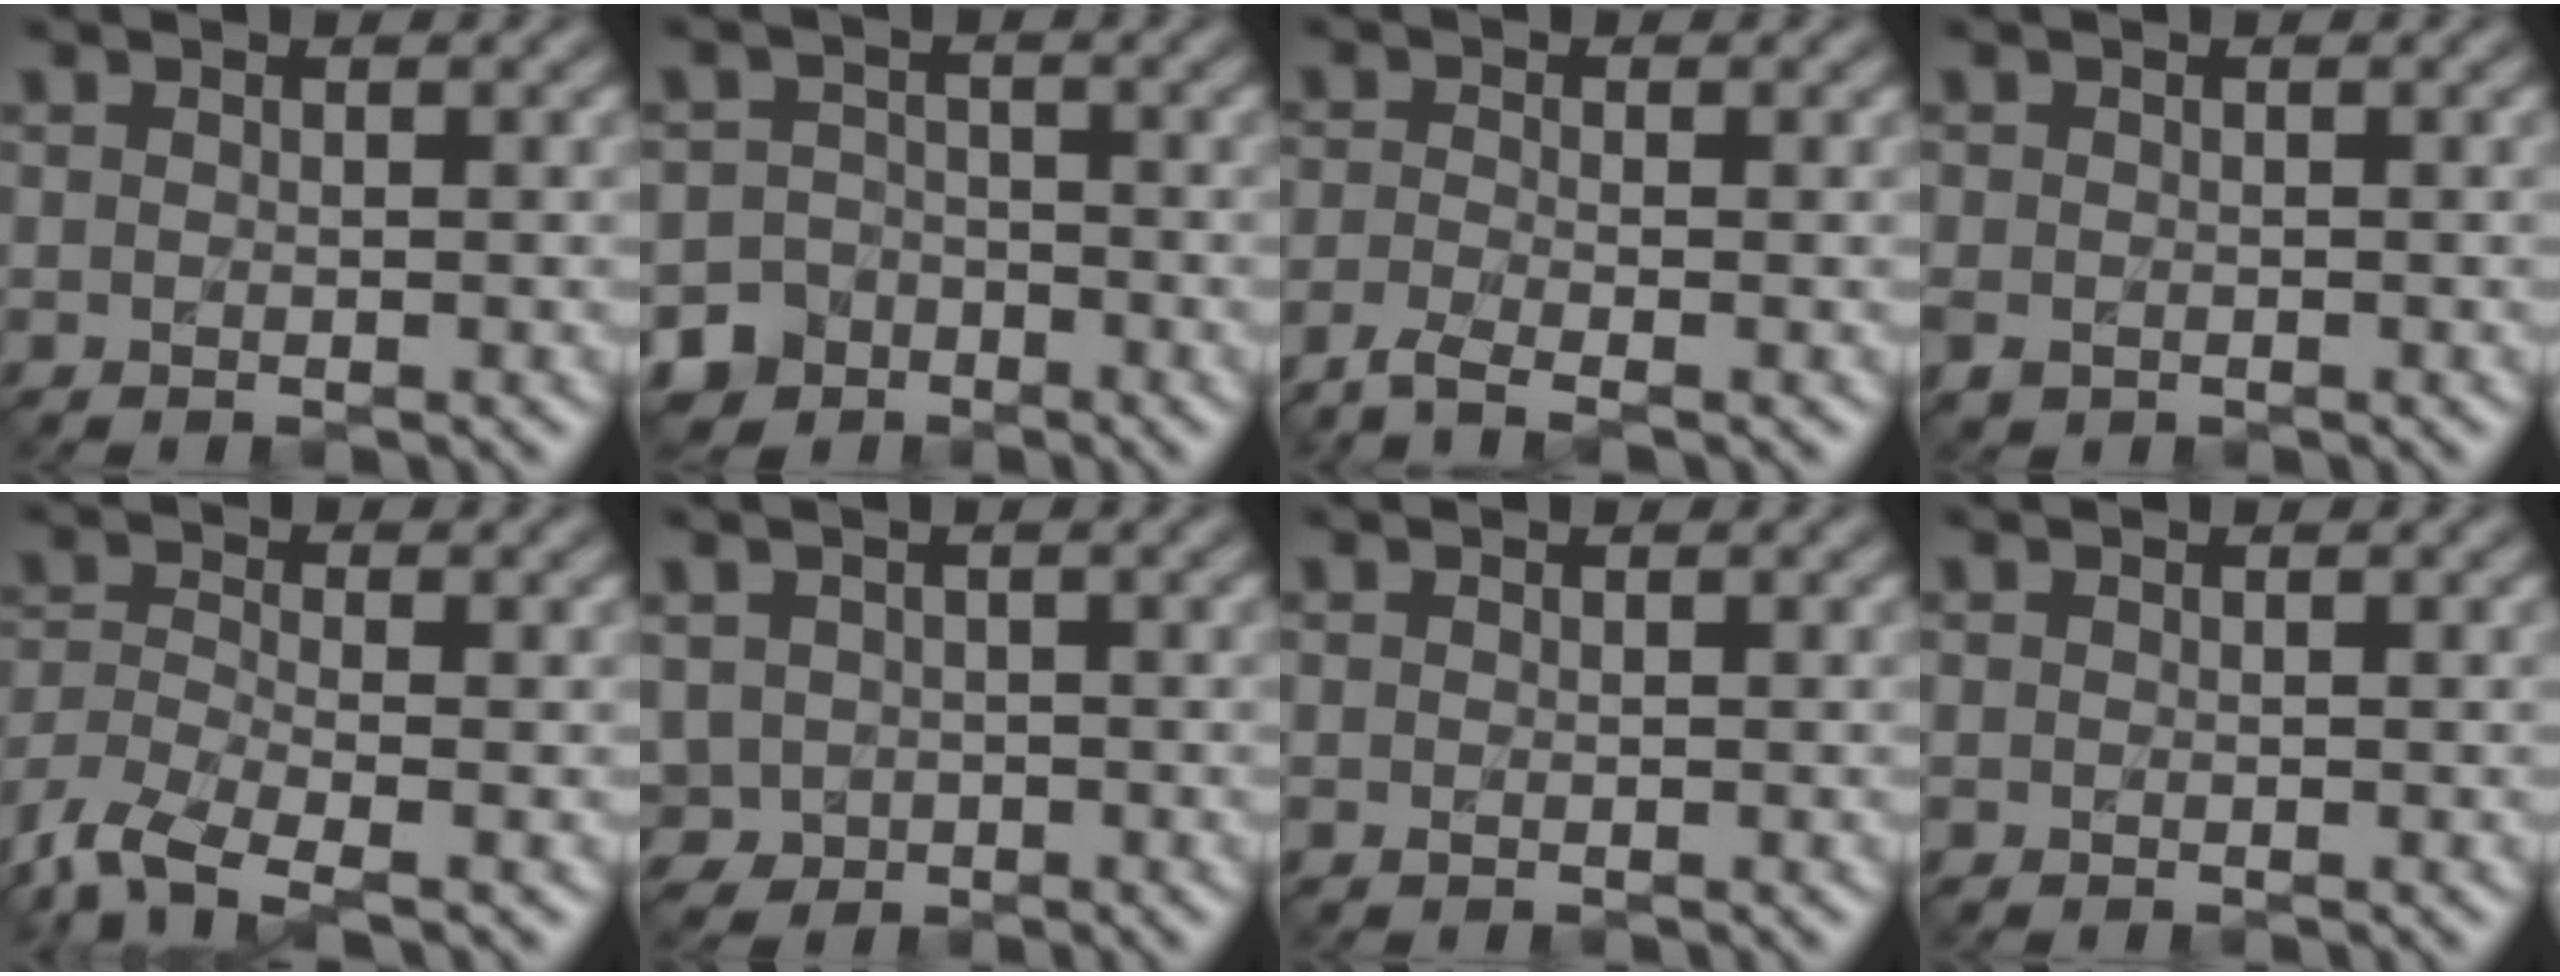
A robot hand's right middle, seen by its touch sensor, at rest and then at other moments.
{"total": 5.2, "force": [-3.9, 3.5, -0.3], "torque": [0.022, -0.002, -0.065]}
{"total": 2.8, "force": [-2.3, 0.5, 1.6], "torque": [-0.042, -0.004, -0.059]}
{"total": 0.7, "force": [-0.5, 0.5, 0.0], "torque": [-0.008, 0.003, -0.011]}
{"total": 5.8, "force": [-4.3, 1.8, 3.4], "torque": [-0.086, -0.007, -0.096]}
{"total": 1.5, "force": [-0.1, 1.5, -0.1], "torque": [-0.003, 0.002, -0.001]}
{"total": 0.0}
{"total": 0.0}